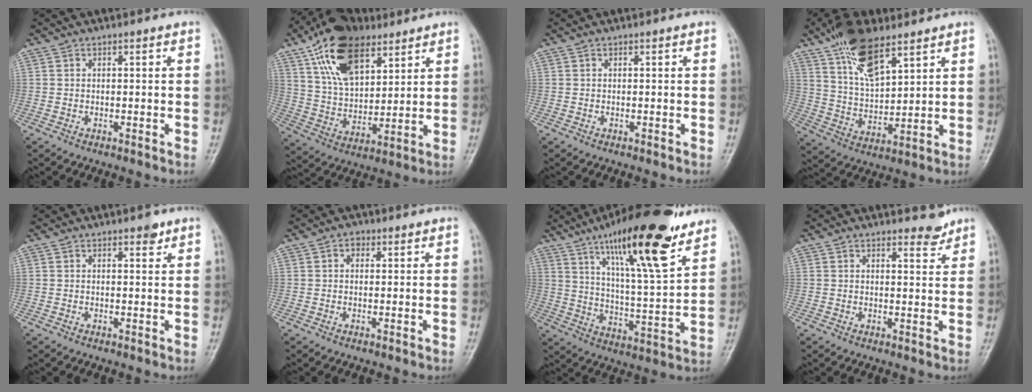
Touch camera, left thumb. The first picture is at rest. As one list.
[{"total": 17.5, "force": [9.6, 9.4, 11.2], "torque": [-0.170, -0.026, 0.175]}, {"total": 0.0}, {"total": 12.8, "force": [8.1, 5.3, 8.3], "torque": [-0.133, -0.034, 0.156]}, {"total": 1.7, "force": [1.1, 0.8, 0.9], "torque": [-0.003, -0.004, 0.012]}, {"total": 1.8, "force": [0.6, 1.5, 0.9], "torque": [-0.001, 0.002, 0.003]}, {"total": 21.2, "force": [13.4, 4.3, 15.8], "torque": [-0.229, -0.060, 0.220]}, {"total": 2.7, "force": [2.5, 0.9, 0.7], "torque": [0.002, -0.021, 0.032]}]